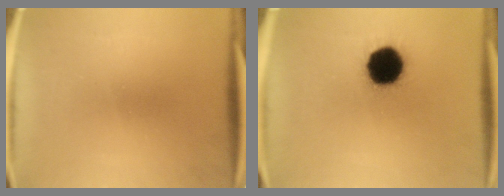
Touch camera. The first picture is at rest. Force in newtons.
{"total": 16.0}